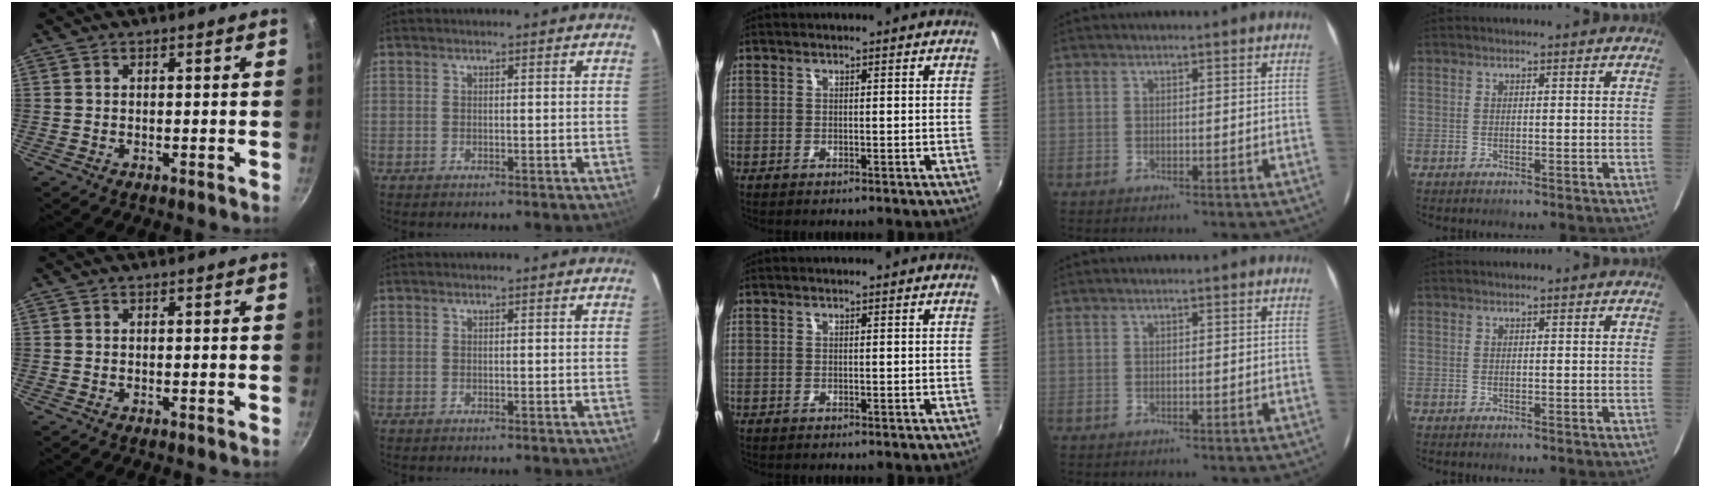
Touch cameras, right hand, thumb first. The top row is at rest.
{}